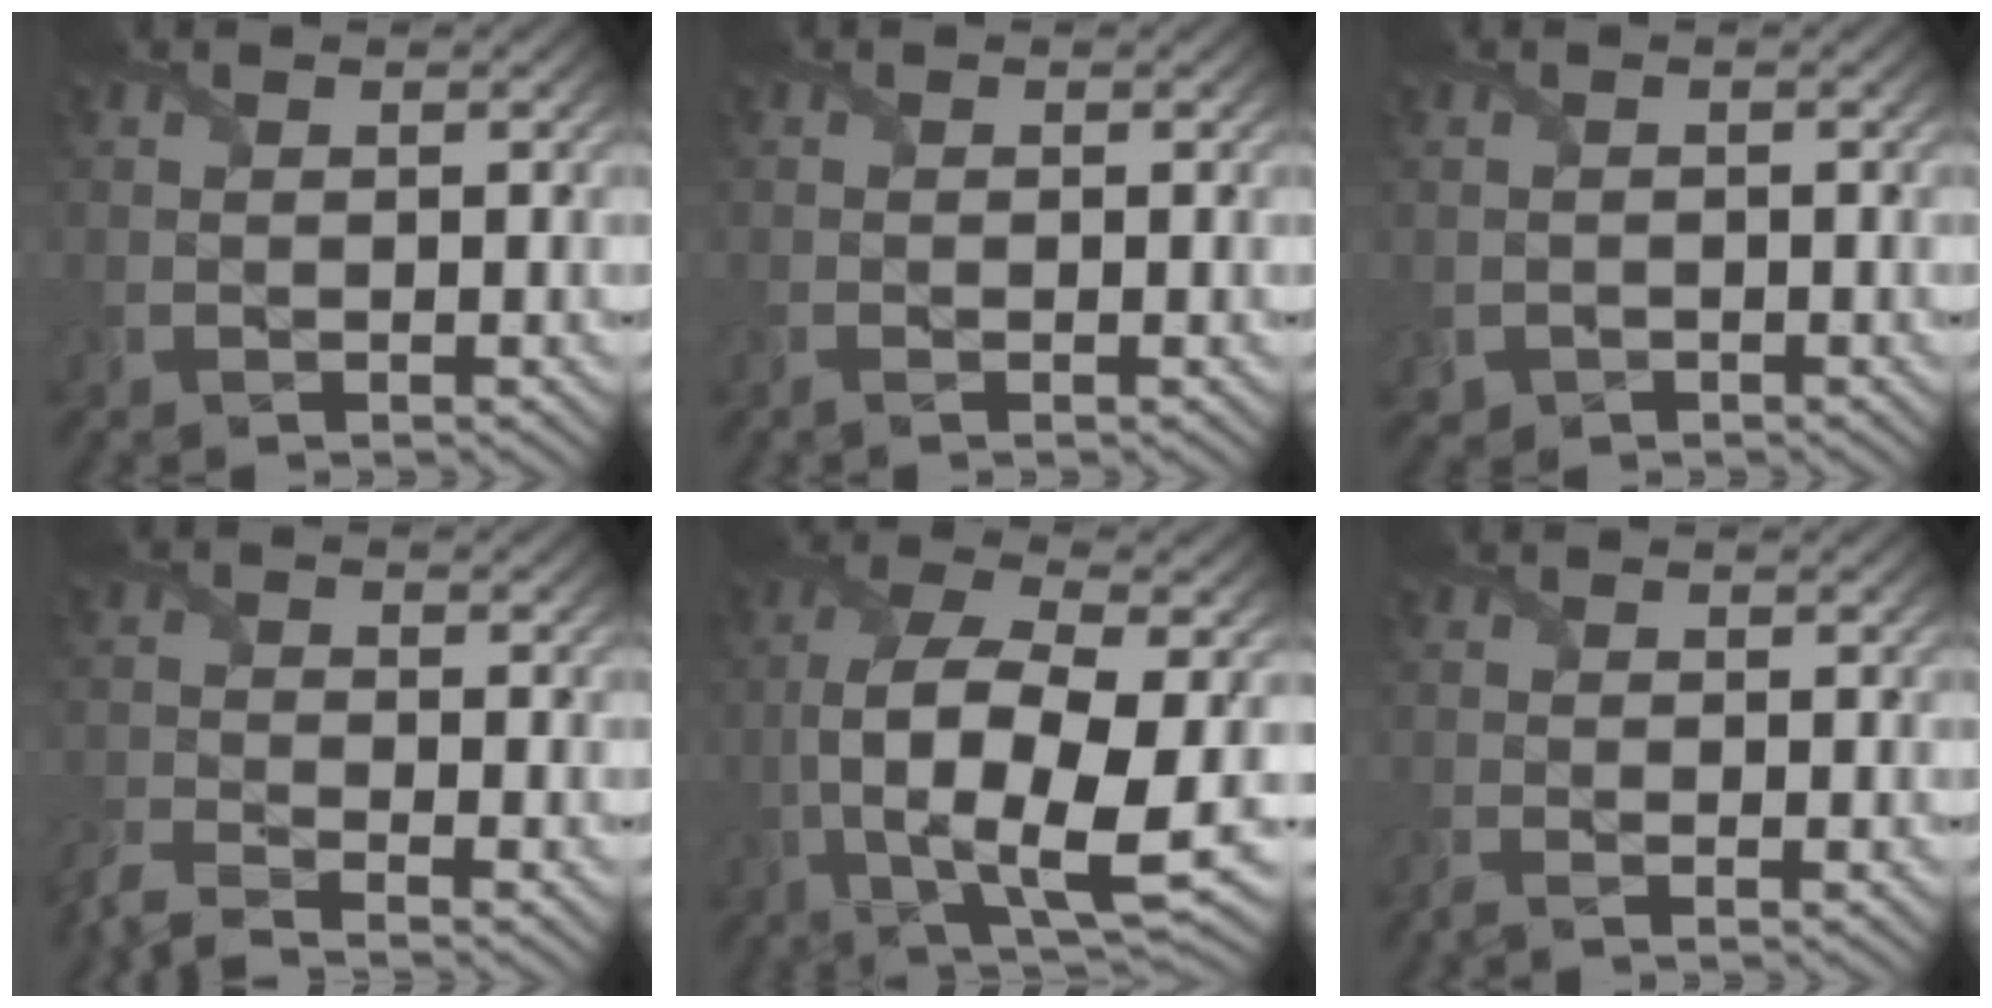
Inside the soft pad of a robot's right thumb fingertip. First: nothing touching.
{"total": 0.5, "force": [-0.3, 0.1, 0.5], "torque": [-0.010, -0.002, -0.006]}
{"total": 1.2, "force": [-0.6, 1.0, 0.2], "torque": [-0.007, -0.007, -0.012]}
{"total": 4.0, "force": [-3.6, 0.5, 1.7], "torque": [-0.039, -0.012, -0.085]}
{"total": 12.5, "force": [-2.2, 4.6, 11.4], "torque": [-0.234, -0.014, -0.037]}
{"total": 1.1, "force": [-0.7, 0.1, 0.8], "torque": [-0.020, -0.003, -0.020]}